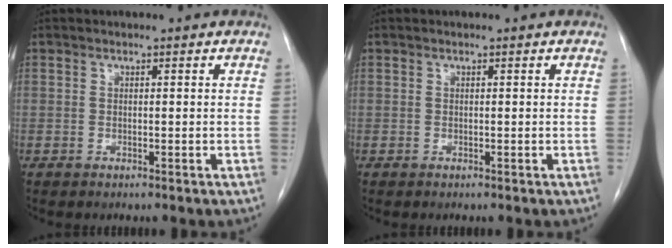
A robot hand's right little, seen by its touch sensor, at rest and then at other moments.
{"total": 0.0}